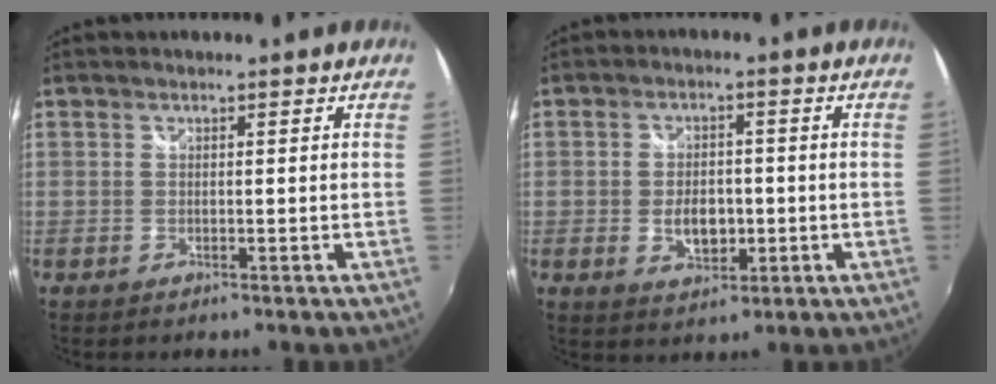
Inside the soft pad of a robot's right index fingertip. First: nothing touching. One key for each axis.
{"total": 6.2, "fx": -1.1, "fy": 3.9, "fz": 4.7, "tx": -0.088, "ty": -0.002, "tz": -0.016}